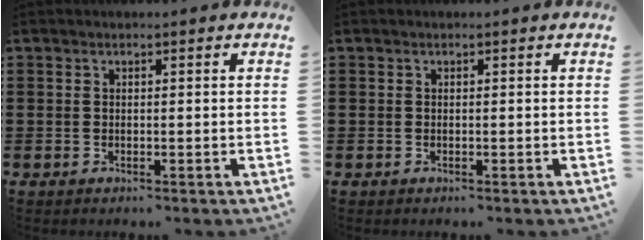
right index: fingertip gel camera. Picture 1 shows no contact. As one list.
[{"total": 0.0}]